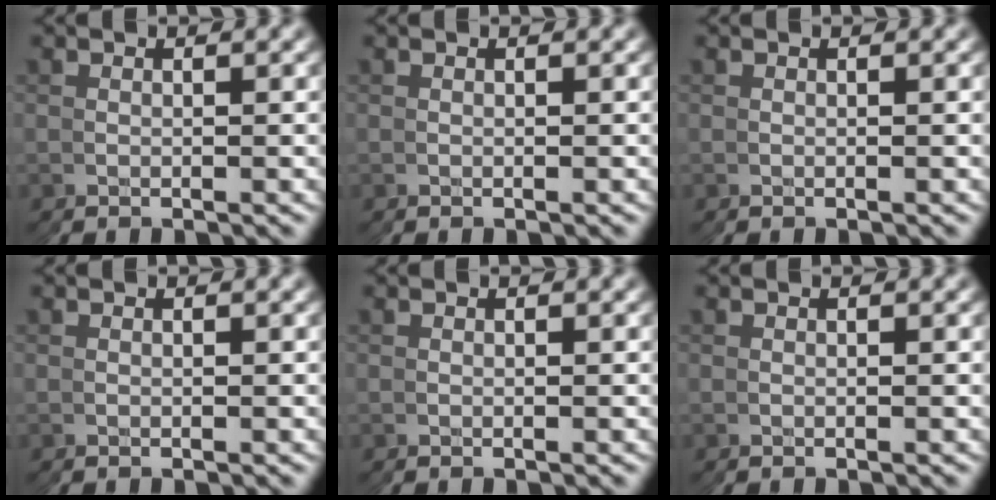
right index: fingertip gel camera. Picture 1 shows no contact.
{"total": 0.0}
{"total": 0.0}
{"total": 0.0}
{"total": 0.0}
{"total": 0.0}